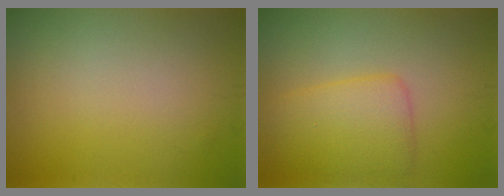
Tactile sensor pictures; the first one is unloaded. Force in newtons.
{"total": 4.2, "press": 4.2, "slide": 0.2}